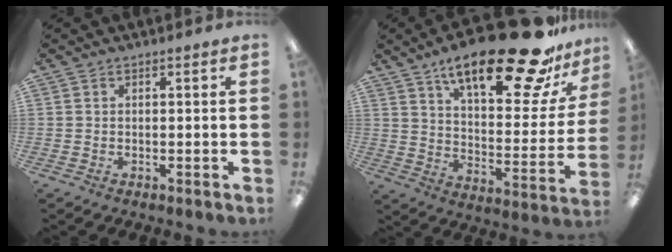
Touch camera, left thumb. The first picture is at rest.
{"total": 26.3, "force": [18.4, 7.9, 17.0], "torque": [-0.245, -0.121, 0.294]}